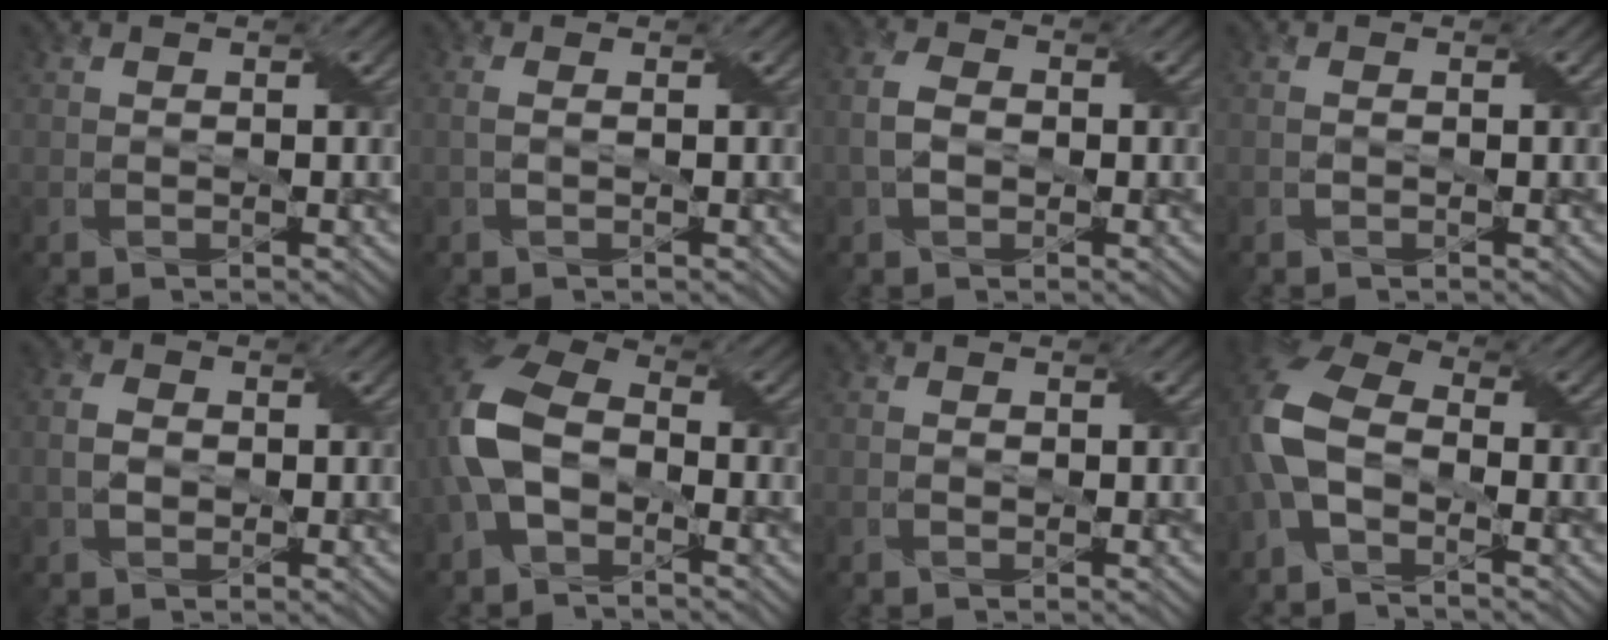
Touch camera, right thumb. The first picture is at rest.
{"total": 1.1, "force": [0.1, 0.4, 1.1], "torque": [-0.026, 0.004, 0.003]}
{"total": 3.5, "force": [-0.4, 2.5, 2.5], "torque": [-0.064, 0.004, -0.011]}
{"total": 0.8, "force": [-0.1, 0.5, 0.6], "torque": [-0.012, 0.001, 0.002]}
{"total": 2.9, "force": [-0.1, 2.2, 2.0], "torque": [-0.051, 0.003, -0.004]}
{"total": 10.1, "force": [-2.0, 6.3, 7.6], "torque": [-0.194, 0.005, -0.052]}
{"total": 0.9, "force": [0.0, 0.7, 0.6], "torque": [-0.010, -0.001, 0.002]}
{"total": 8.5, "force": [-2.0, 5.0, 6.6], "torque": [-0.167, 0.006, -0.057]}